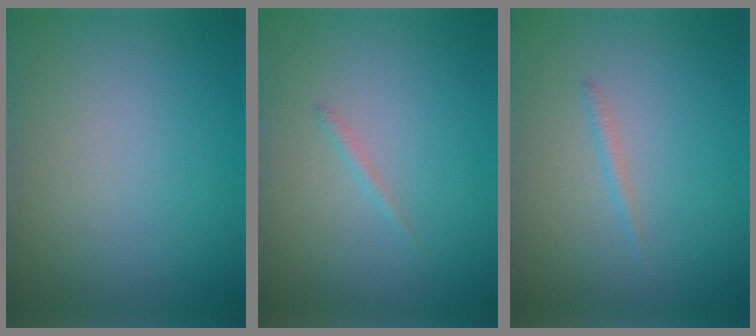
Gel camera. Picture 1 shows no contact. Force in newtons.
{"total": 0.6, "press": 0.6, "slide": 0.1}
{"total": 0.7, "press": 0.7, "slide": 0.0}